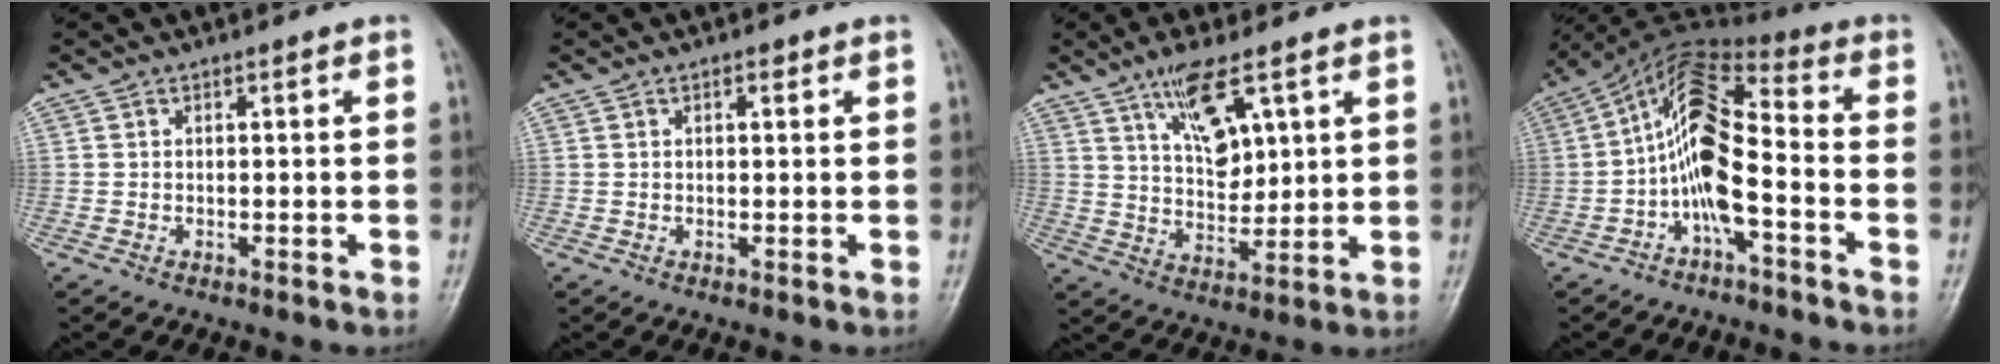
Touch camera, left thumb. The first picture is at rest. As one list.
[{"total": 1.1, "force": [0.5, 0.5, 0.8], "torque": [-0.010, 0.001, 0.006]}, {"total": 9.3, "force": [5.4, 3.4, 6.8], "torque": [-0.109, -0.033, 0.105]}, {"total": 11.9, "force": [-2.9, 4.1, 10.8], "torque": [-0.205, 0.059, -0.063]}]